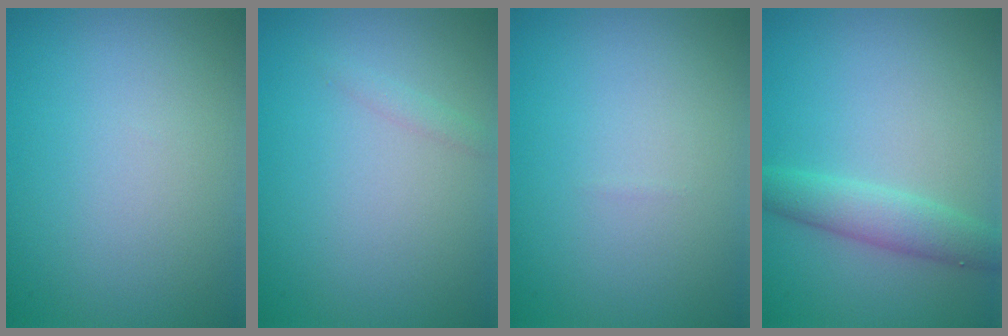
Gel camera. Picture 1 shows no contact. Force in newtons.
{"total": 0.7, "press": 0.7, "slide": 0.1}
{"total": 0.0}
{"total": 2.9, "press": 2.9, "slide": 0.1}